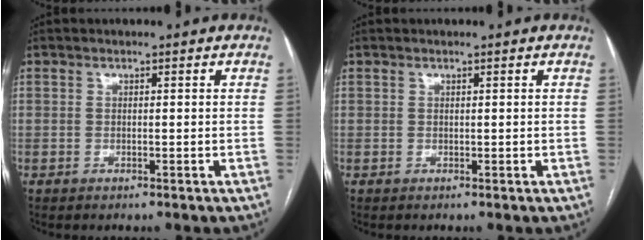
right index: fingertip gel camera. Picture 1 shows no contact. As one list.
[{"total": 0.0}]